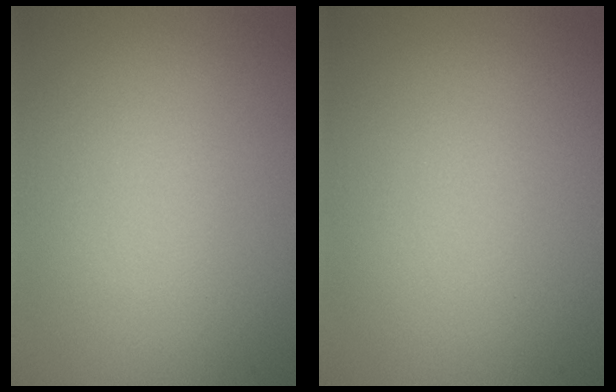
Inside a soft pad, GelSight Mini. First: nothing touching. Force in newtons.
{"total": 0.0}